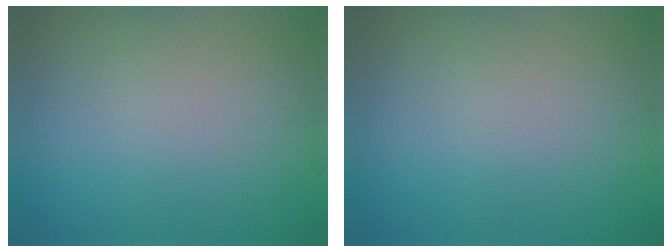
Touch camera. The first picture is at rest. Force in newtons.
{"total": 0.0}